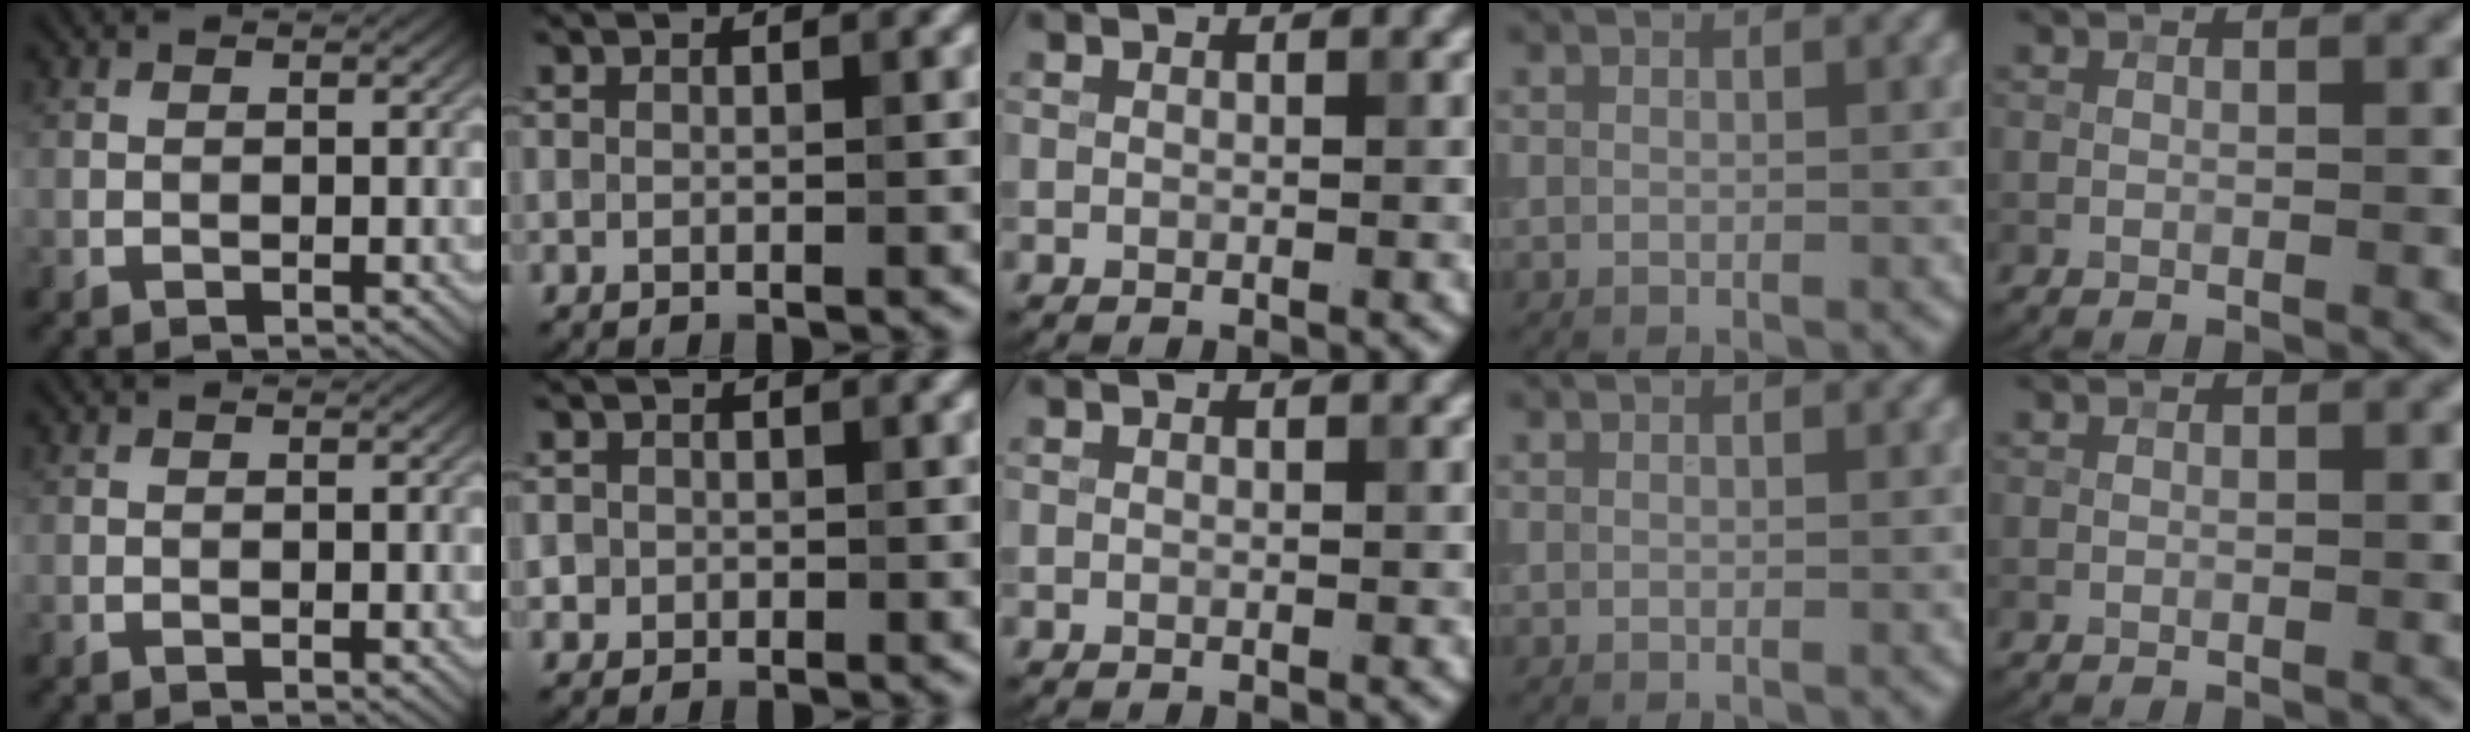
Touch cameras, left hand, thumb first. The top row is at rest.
{"index": {"total": 1.6, "force": [0.2, 1.6, 0.3], "torque": [0.020, 0.017, -0.019]}}